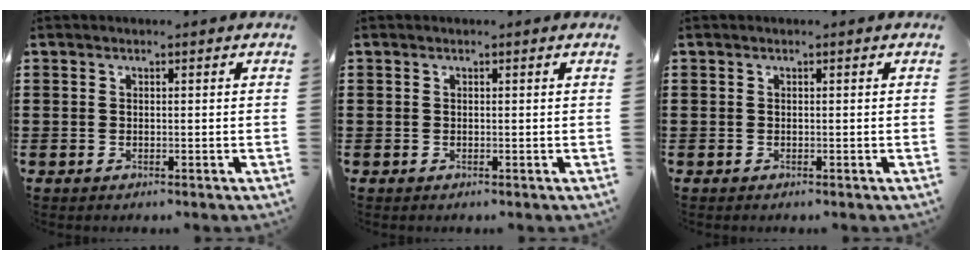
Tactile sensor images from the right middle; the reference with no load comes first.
{"total": 0.0}
{"total": 0.0}